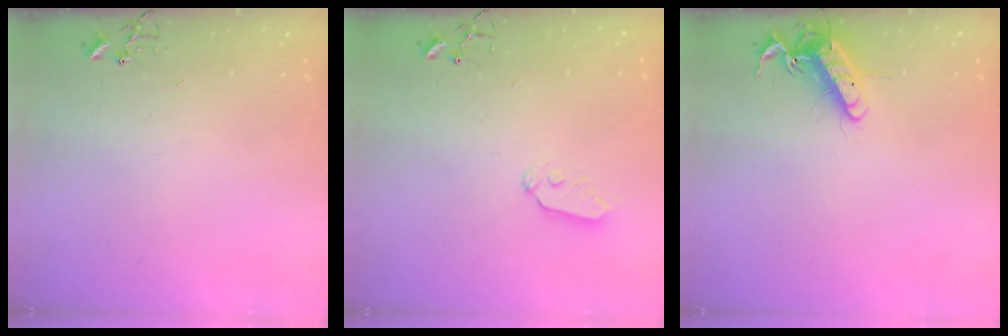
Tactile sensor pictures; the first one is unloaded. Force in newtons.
{"total": 6.4, "press": 6.4, "slide": 0.3}
{"total": 13.7, "press": 13.6, "slide": 1.5}